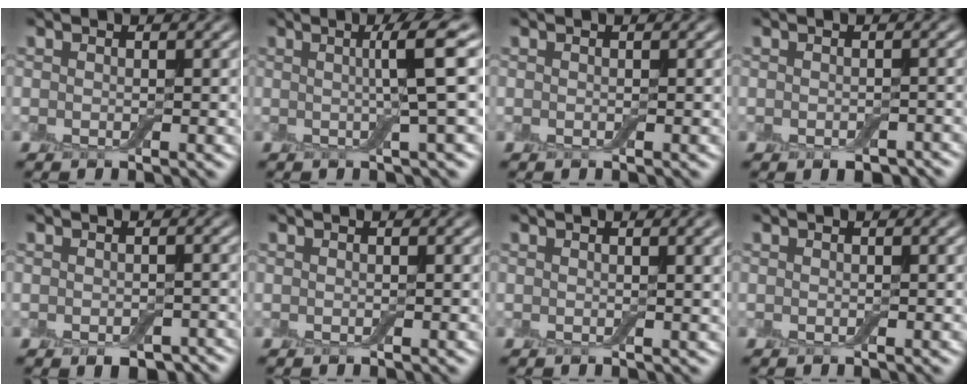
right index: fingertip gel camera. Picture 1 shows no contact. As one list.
[{"total": 4.9, "force": [0.7, 0.4, 4.9], "torque": [-0.071, 0.008, 0.009]}, {"total": 0.0}, {"total": 1.9, "force": [-1.2, 1.0, 1.1], "torque": [-0.016, -0.003, -0.013]}, {"total": 2.8, "force": [-1.7, 1.4, 1.7], "torque": [-0.022, -0.006, -0.017]}, {"total": 0.0}, {"total": 2.8, "force": [1.0, 0.9, 2.5], "torque": [-0.021, 0.006, 0.011]}, {"total": 0.0}]